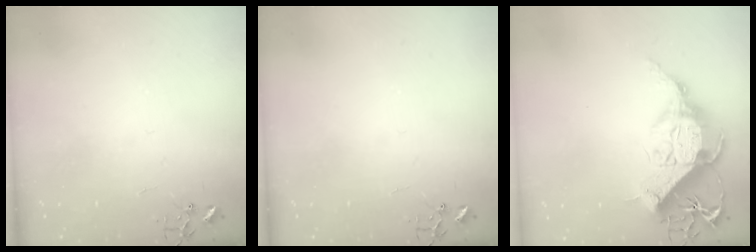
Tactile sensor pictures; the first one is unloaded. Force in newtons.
{"total": 0.0}
{"total": 17.6, "press": 17.4, "slide": 2.4}